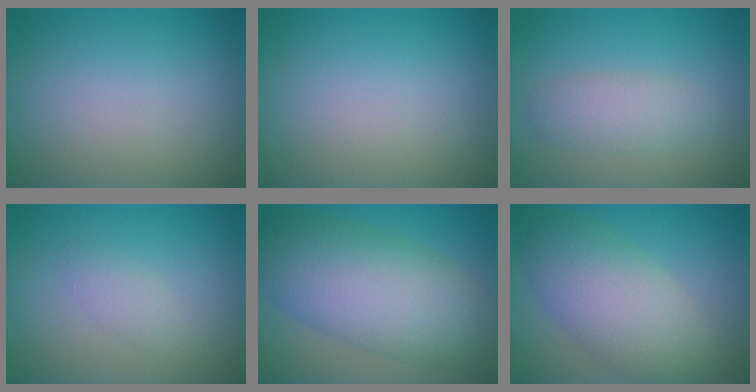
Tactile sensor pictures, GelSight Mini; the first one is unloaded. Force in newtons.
{"total": 0.0}
{"total": 2.6, "press": 2.6, "slide": 0.2}
{"total": 1.4, "press": 1.4, "slide": 0.1}
{"total": 9.7, "press": 9.7, "slide": 0.3}
{"total": 7.2, "press": 7.2, "slide": 0.3}